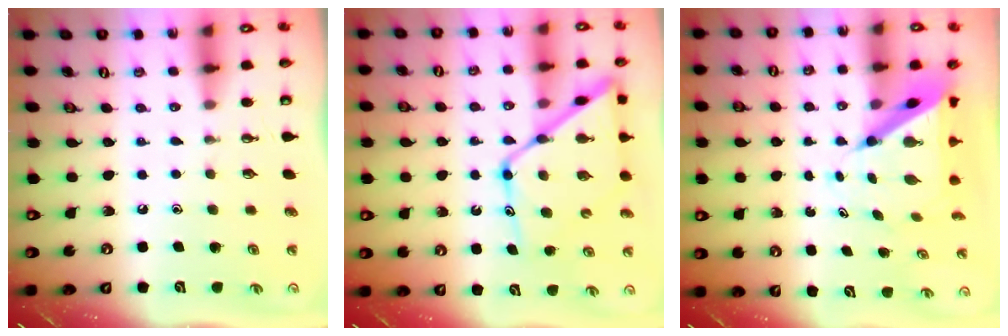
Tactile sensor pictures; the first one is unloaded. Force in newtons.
{"total": 16.5, "press": 16.5, "slide": 1.6}
{"total": 7.7, "press": 7.6, "slide": 0.6}